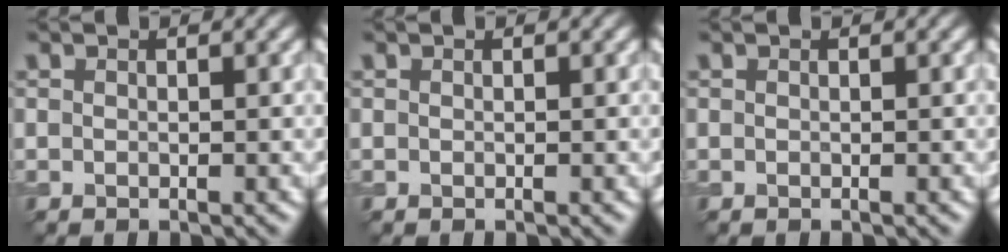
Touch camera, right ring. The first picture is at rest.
{"total": 0.0}
{"total": 0.0}